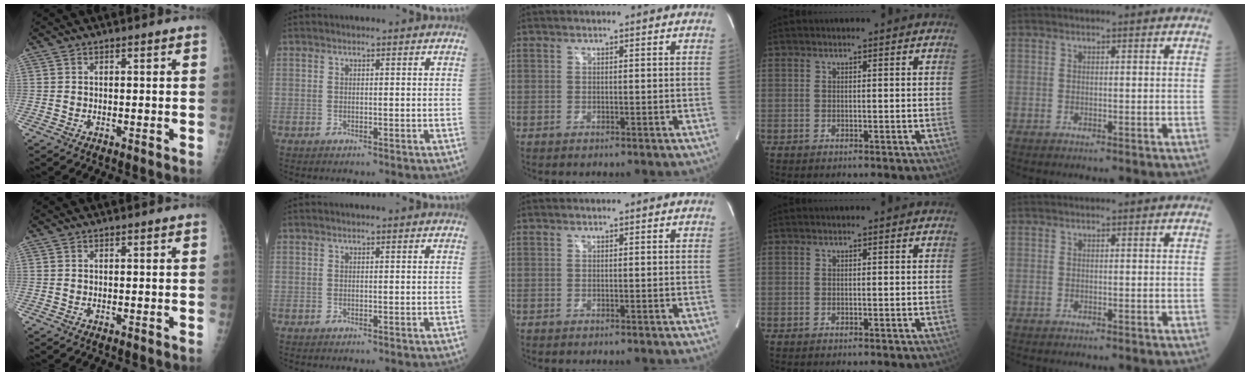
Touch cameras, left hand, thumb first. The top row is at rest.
{}